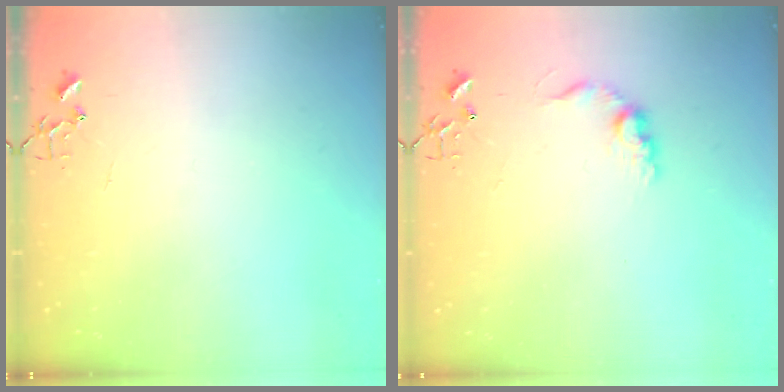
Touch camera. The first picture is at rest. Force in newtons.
{"total": 8.3, "press": 8.2, "slide": 0.4}